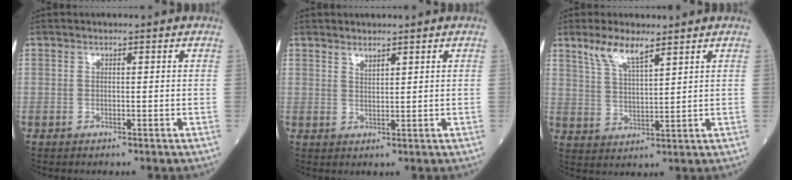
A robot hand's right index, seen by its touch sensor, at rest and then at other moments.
{"total": 1.4, "force": [1.3, 0.2, 0.6], "torque": [-0.015, -0.005, 0.028]}
{"total": 6.1, "force": [4.4, 1.0, 4.1], "torque": [-0.089, 0.004, 0.090]}